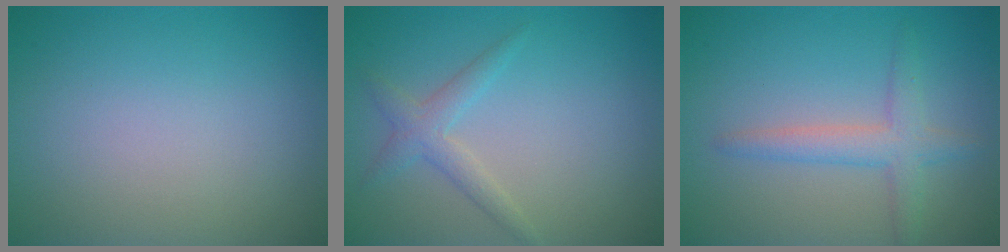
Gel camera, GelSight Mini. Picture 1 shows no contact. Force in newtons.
{"total": 2.0, "press": 2.0, "slide": 0.1}
{"total": 2.9, "press": 2.9, "slide": 0.2}